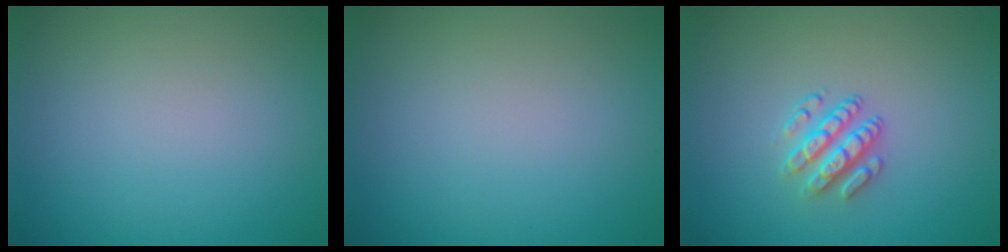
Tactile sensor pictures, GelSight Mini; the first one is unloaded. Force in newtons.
{"total": 0.0}
{"total": 3.0, "press": 2.4, "slide": 1.6}